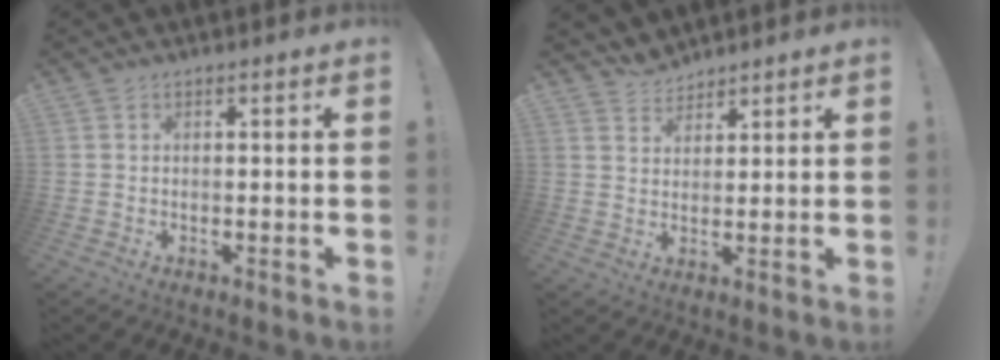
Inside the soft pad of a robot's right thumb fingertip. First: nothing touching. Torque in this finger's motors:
{"motor_torque": [-0.64, 0.06, -0.22, 0.25, -0.10]}